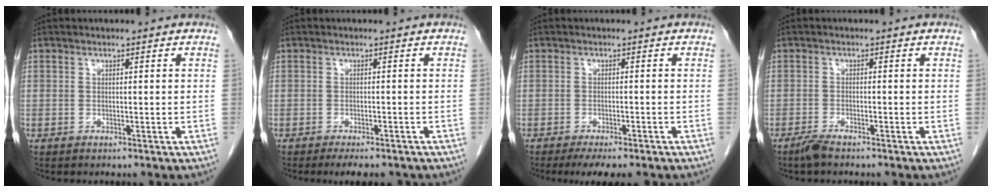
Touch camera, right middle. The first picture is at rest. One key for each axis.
{"total": 6.4, "fx": -5.4, "fy": 1.6, "fz": 3.1, "tx": -0.033, "ty": -0.007, "tz": -0.069}
{"total": 7.0, "fx": -5.7, "fy": 1.2, "fz": 4.0, "tx": -0.048, "ty": -0.010, "tz": -0.079}
{"total": 2.3, "fx": -1.9, "fy": 0.3, "fz": 1.2, "tx": -0.031, "ty": -0.004, "tz": -0.037}